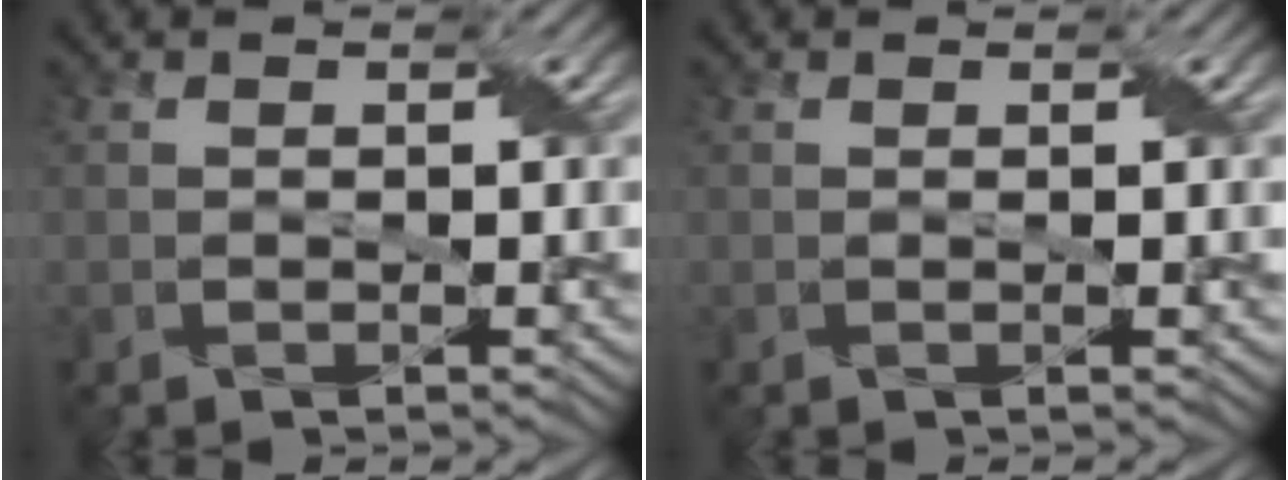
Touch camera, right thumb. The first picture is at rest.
{"total": 0.7, "force": [0.1, -0.1, 0.7], "torque": [-0.015, 0.002, 0.000]}